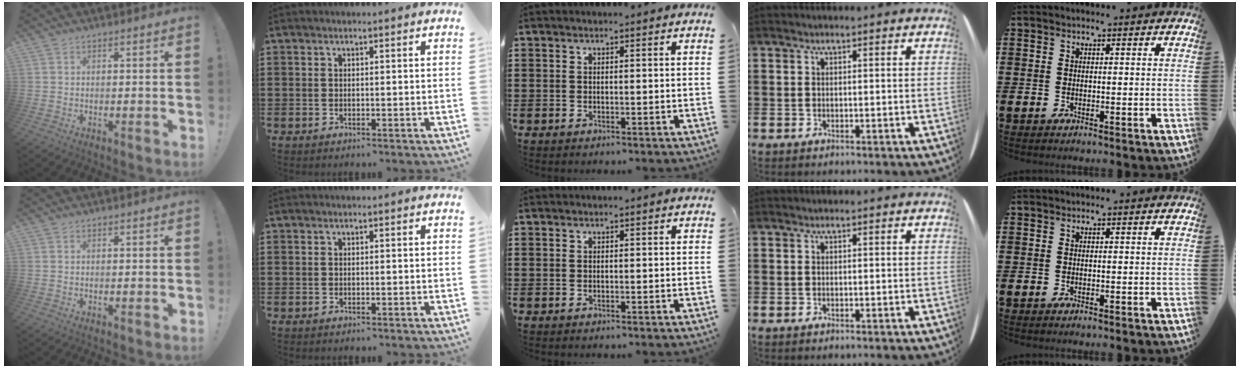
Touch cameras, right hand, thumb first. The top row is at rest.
{}